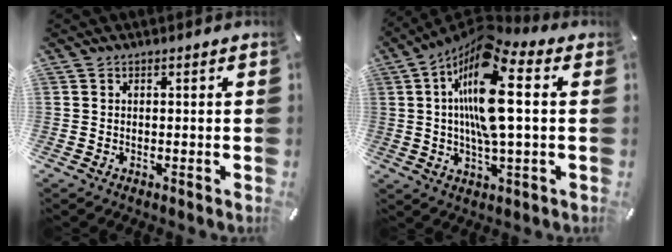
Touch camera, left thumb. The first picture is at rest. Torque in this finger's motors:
{"motor_torque": [2.62, 2.39, 1.98, -0.79, 0.49]}